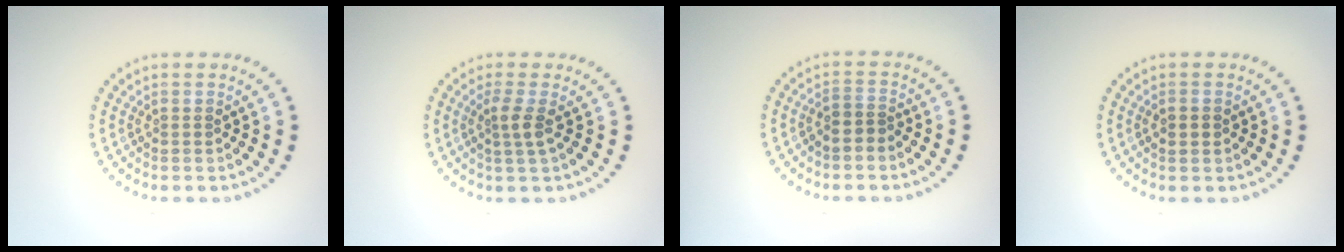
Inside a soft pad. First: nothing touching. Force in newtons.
{"total": 1.8, "press": 1.2, "slide": 1.3}
{"total": 1.2, "press": 0.9, "slide": 0.8}
{"total": 1.7, "press": 1.7, "slide": 0.2}